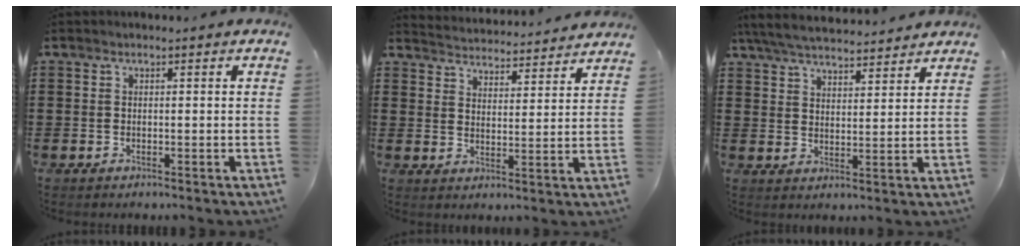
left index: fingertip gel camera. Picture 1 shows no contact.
{"total": 3.9, "force": [3.9, -0.4, -0.5], "torque": [-0.010, -0.031, 0.065]}
{"total": 5.7, "force": [5.5, 0.7, 1.6], "torque": [-0.052, -0.023, 0.098]}